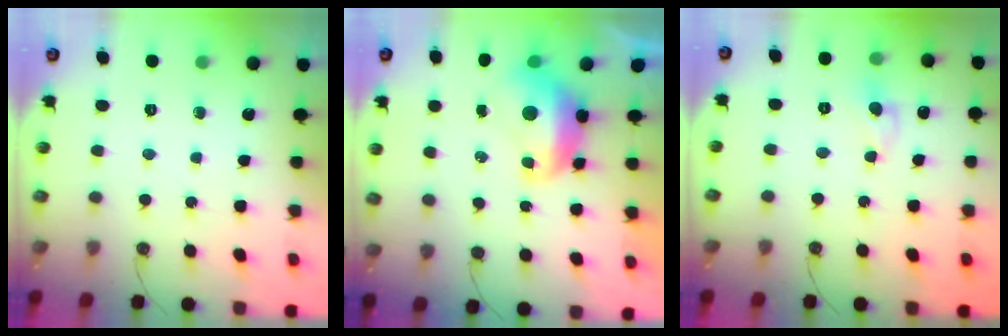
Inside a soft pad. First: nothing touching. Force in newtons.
{"total": 2.0, "press": 2.0, "slide": 0.6}
{"total": 0.0}